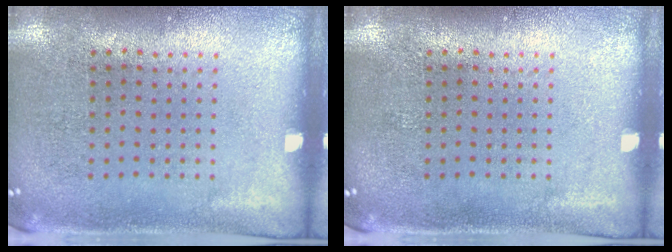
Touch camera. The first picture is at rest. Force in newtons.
{"total": 0.0}